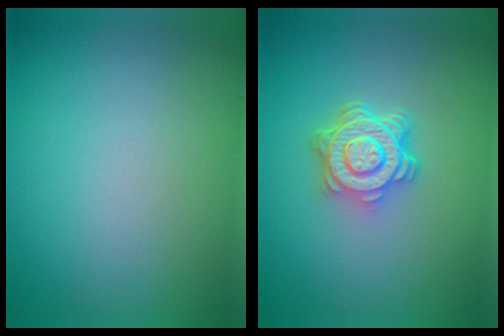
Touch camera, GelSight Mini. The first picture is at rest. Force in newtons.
{"total": 4.8, "press": 3.7, "slide": 3.1}